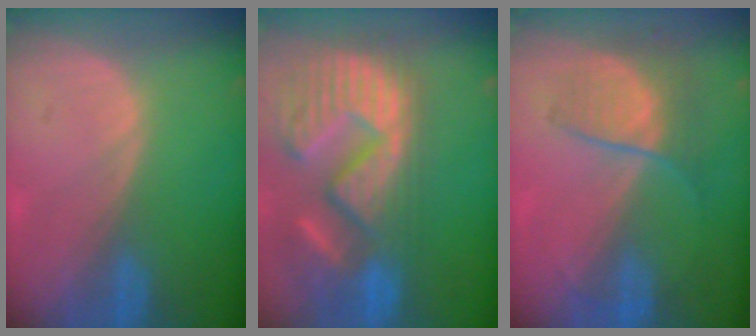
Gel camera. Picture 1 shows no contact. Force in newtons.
{"total": 15.4, "press": 12.6, "slide": 8.8}
{"total": 6.7, "press": 6.0, "slide": 3.1}